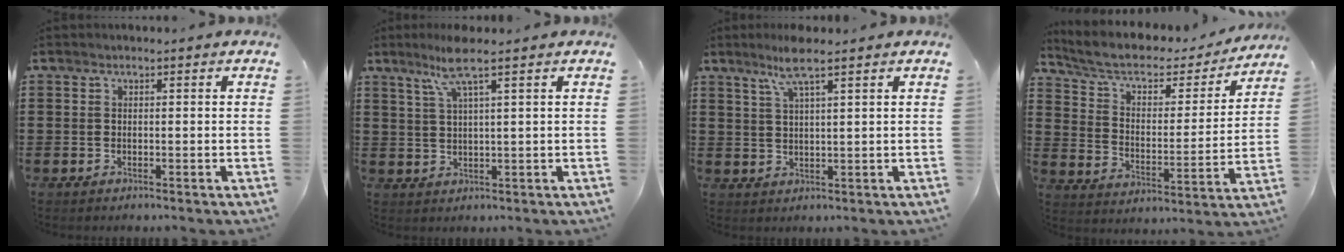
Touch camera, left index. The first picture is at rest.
{"total": 5.9, "force": [3.4, 0.0, 4.8], "torque": [-0.103, 0.005, 0.059]}
{"total": 5.2, "force": [3.4, 0.2, 3.9], "torque": [-0.085, 0.006, 0.059]}
{"total": 6.1, "force": [4.5, 2.7, 3.1], "torque": [-0.081, -0.024, 0.074]}